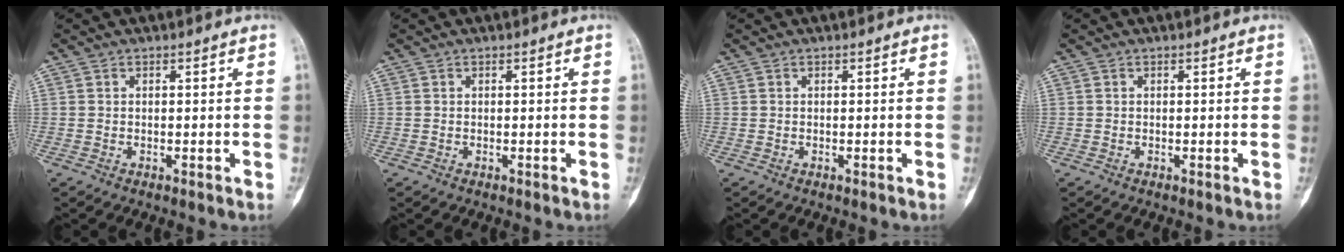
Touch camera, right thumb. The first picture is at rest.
{"total": 0.0}
{"total": 0.0}
{"total": 0.0}